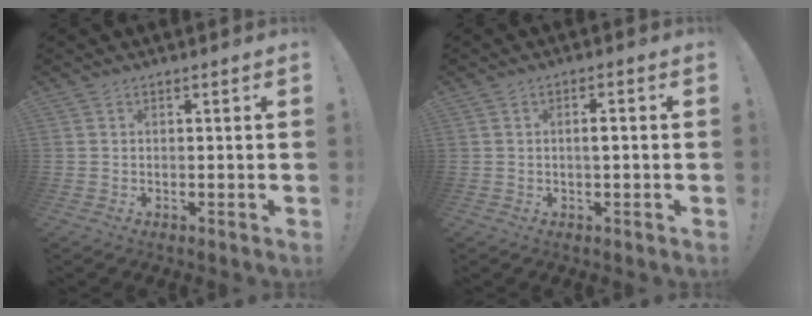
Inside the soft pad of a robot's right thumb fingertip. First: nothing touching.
{"total": 2.3, "force": [-0.6, 0.2, 2.2], "torque": [-0.027, -0.002, -0.016]}